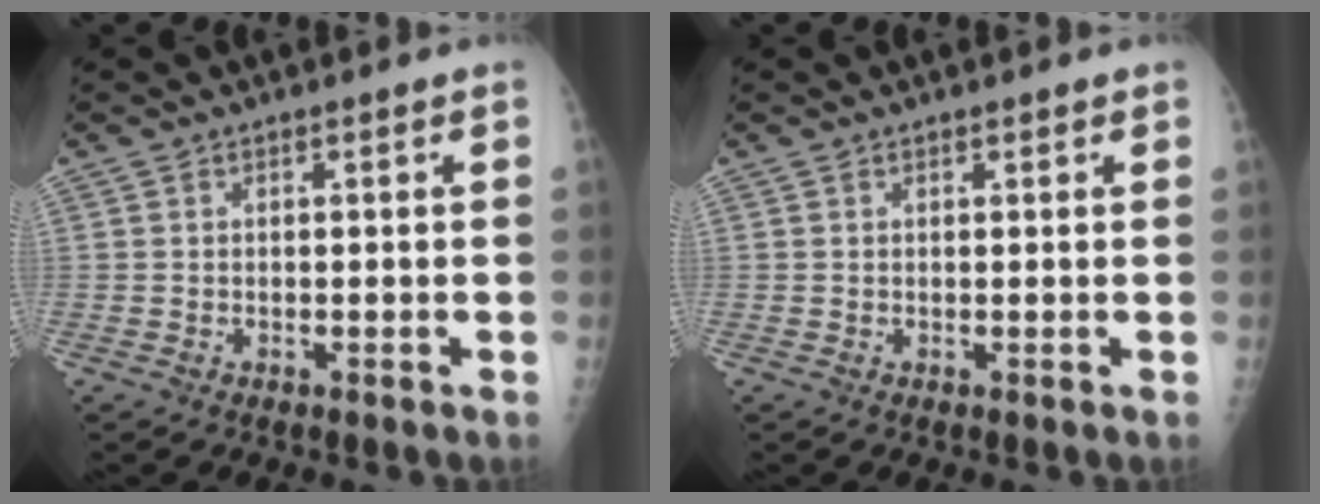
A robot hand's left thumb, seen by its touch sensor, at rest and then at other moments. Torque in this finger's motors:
{"motor_torque": [-0.34, -0.10, -0.18, -0.09, -0.06]}